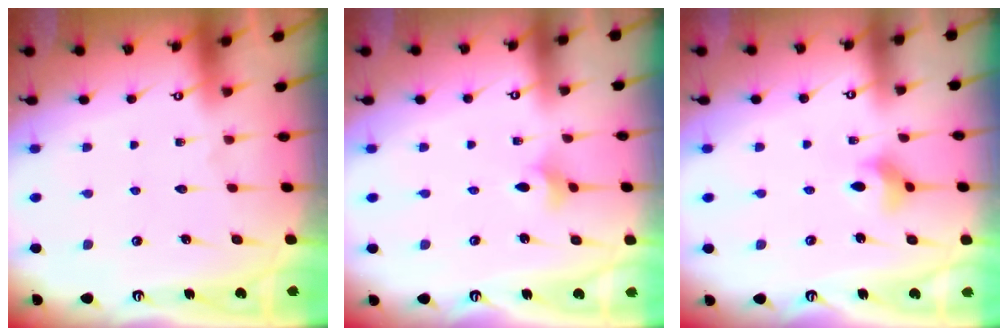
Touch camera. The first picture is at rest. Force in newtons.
{"total": 2.8, "press": 2.8, "slide": 0.6}
{"total": 3.9, "press": 3.9, "slide": 0.6}